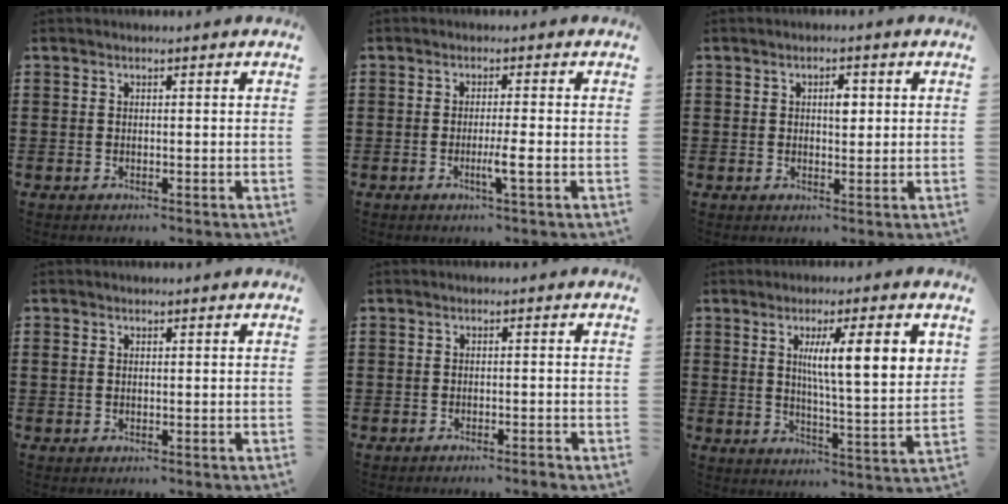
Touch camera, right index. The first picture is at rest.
{"total": 3.3, "force": [-1.2, -0.1, 3.0], "torque": [-0.057, -0.012, -0.024]}
{"total": 2.5, "force": [0.5, 1.0, 2.2], "torque": [-0.028, 0.002, 0.004]}
{"total": 0.6, "force": [0.0, 0.4, 0.4], "torque": [-0.010, 0.002, -0.001]}
{"total": 1.2, "force": [-1.0, -0.2, 0.5], "torque": [-0.010, -0.001, -0.020]}
{"total": 9.1, "force": [3.3, 0.9, 8.5], "torque": [-0.143, -0.009, 0.047]}